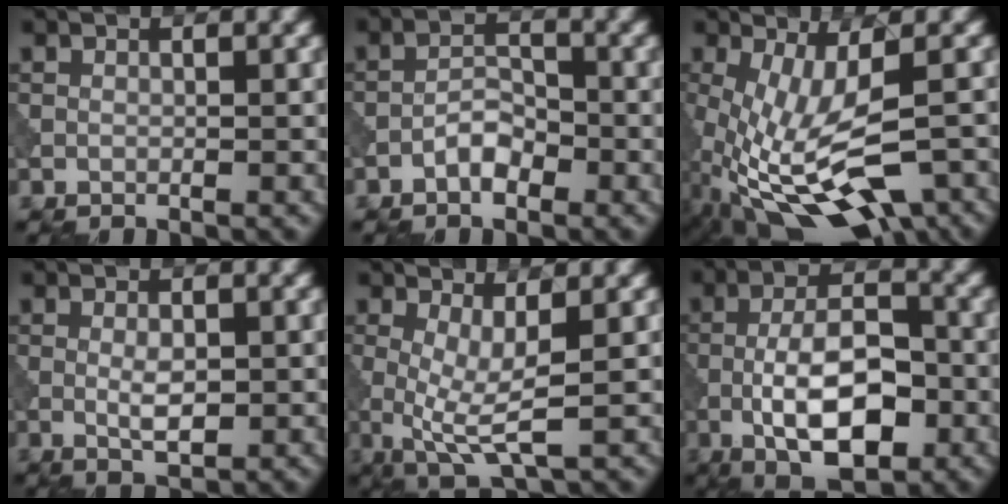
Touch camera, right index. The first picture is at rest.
{"total": 2.4, "force": [-1.5, 1.2, 1.6], "torque": [-0.021, 0.010, -0.029]}
{"total": 12.8, "force": [-5.0, 5.2, 10.6], "torque": [-0.213, -0.045, -0.069]}
{"total": 2.3, "force": [-0.1, 1.0, 2.1], "torque": [-0.043, -0.004, 0.001]}
{"total": 4.4, "force": [-0.1, 1.2, 4.3], "torque": [-0.084, -0.010, 0.000]}
{"total": 8.6, "force": [-2.5, 3.6, 7.3], "torque": [-0.128, 0.006, -0.050]}